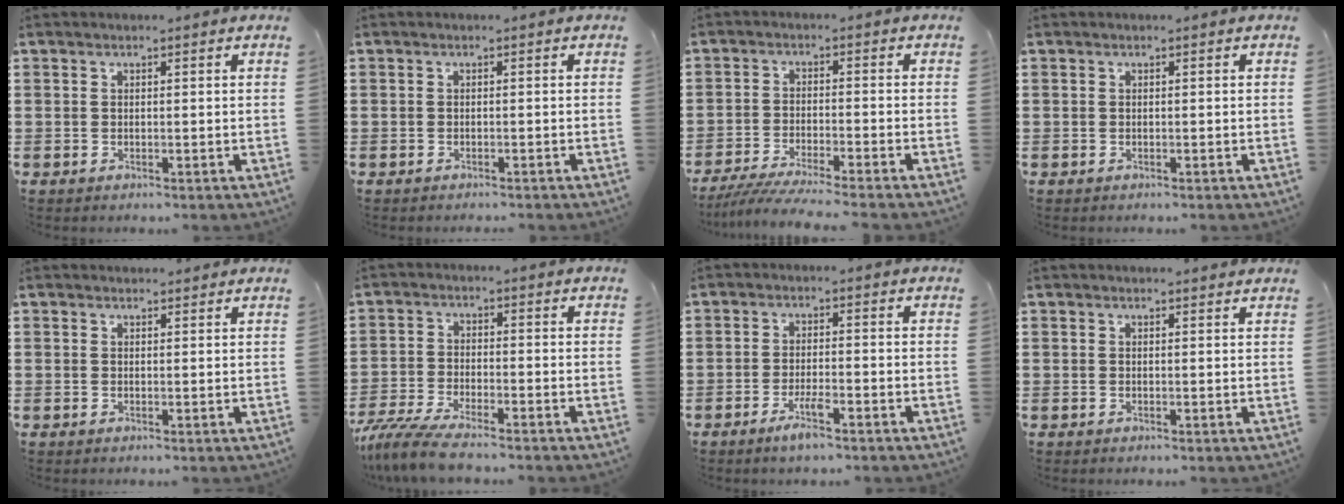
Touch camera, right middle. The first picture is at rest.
{"total": 0.6, "force": [-0.6, 0.0, 0.0], "torque": [-0.002, -0.002, -0.011]}
{"total": 4.5, "force": [-4.2, -0.3, 1.6], "torque": [-0.040, -0.017, -0.086]}
{"total": 0.0}
{"total": 1.0, "force": [0.9, 0.3, 0.0], "torque": [0.006, -0.002, 0.015]}
{"total": 5.7, "force": [-5.1, 0.3, 2.7], "torque": [-0.077, -0.019, -0.104]}
{"total": 3.7, "force": [-2.3, 0.5, 2.9], "torque": [-0.060, 0.000, -0.046]}
{"total": 0.8, "force": [0.7, -0.1, 0.2], "torque": [0.004, -0.005, 0.013]}